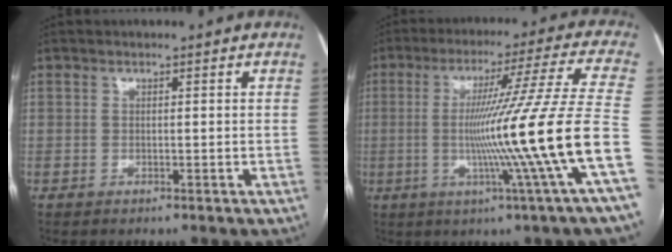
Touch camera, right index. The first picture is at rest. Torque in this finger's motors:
{"motor_torque": [1.94, -0.20, 1.06, 0.21]}